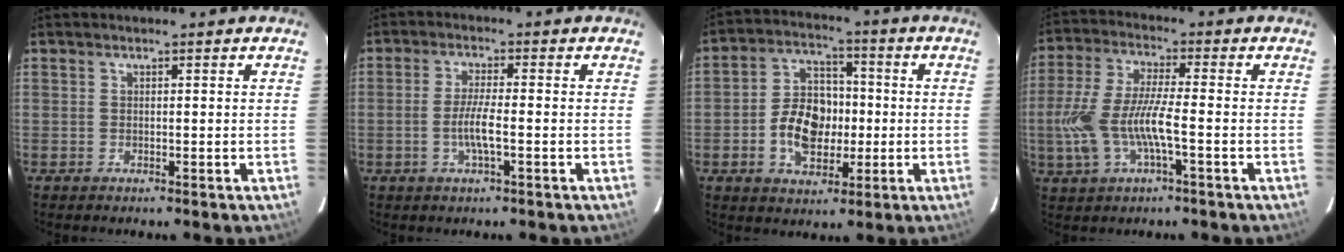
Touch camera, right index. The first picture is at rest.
{"total": 4.7, "force": [-1.4, 0.3, 4.5], "torque": [-0.087, -0.005, -0.028]}
{"total": 11.3, "force": [-2.2, 7.8, 7.9], "torque": [-0.156, 0.023, -0.032]}
{"total": 11.8, "force": [-3.0, 2.8, 11.1], "torque": [-0.242, -0.005, -0.054]}